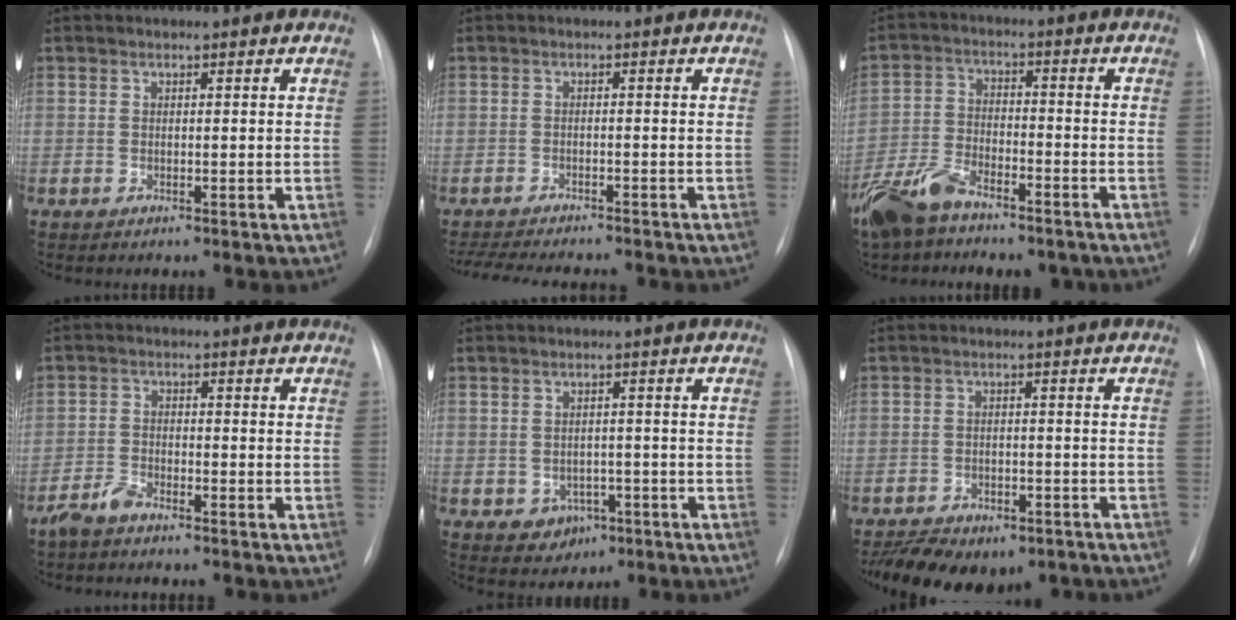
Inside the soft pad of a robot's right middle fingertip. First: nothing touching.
{"total": 12.3, "force": [-11.1, 1.7, 4.9], "torque": [-0.086, -0.013, -0.153]}
{"total": 10.2, "force": [-8.0, 4.2, 4.8], "torque": [-0.108, -0.007, -0.146]}
{"total": 3.2, "force": [-2.9, 0.7, 1.2], "torque": [-0.029, -0.004, -0.058]}
{"total": 3.9, "force": [-1.7, 3.2, 1.4], "torque": [-0.015, 0.008, -0.011]}
{"total": 13.0, "force": [-9.5, 6.6, 6.2], "torque": [-0.118, 0.001, -0.126]}